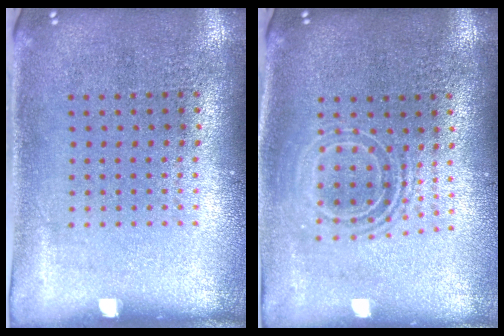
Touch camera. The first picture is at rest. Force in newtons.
{"total": 1.8, "press": 1.4, "slide": 1.2}